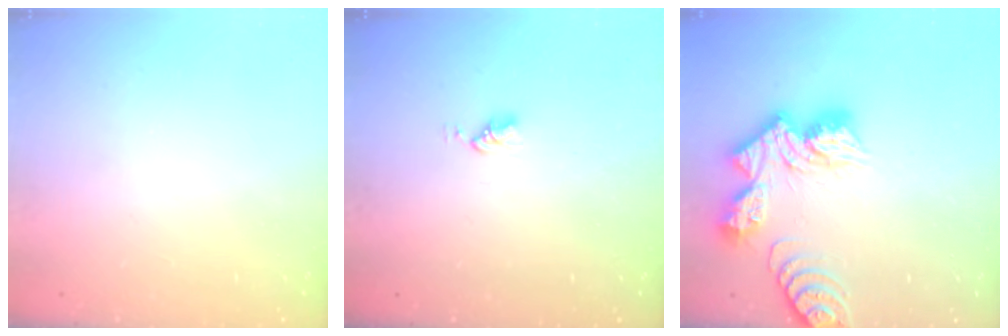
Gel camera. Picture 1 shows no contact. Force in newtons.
{"total": 3.0, "press": 3.0, "slide": 0.4}
{"total": 14.7, "press": 14.7, "slide": 1.3}